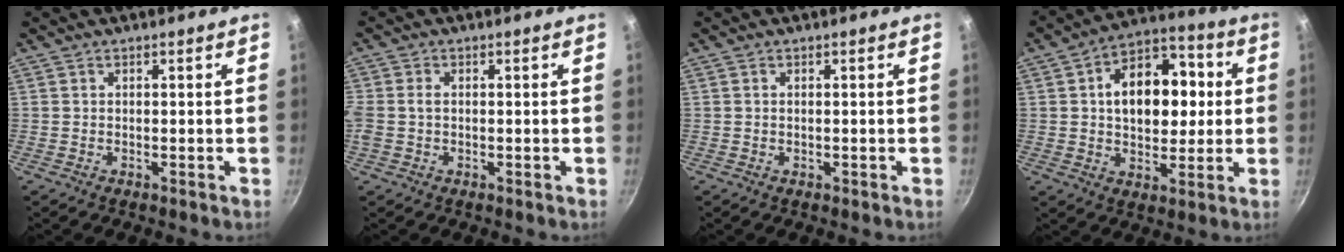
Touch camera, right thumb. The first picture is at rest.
{"total": 3.1, "force": [-0.1, 2.1, 2.3], "torque": [-0.066, 0.006, -0.003]}
{"total": 0.0}
{"total": 16.3, "force": [2.2, 10.4, 12.3], "torque": [-0.143, 0.022, 0.029]}